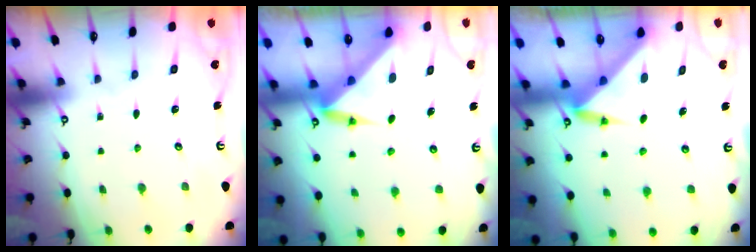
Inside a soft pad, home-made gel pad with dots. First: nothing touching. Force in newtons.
{"total": 3.8, "press": 3.8, "slide": 0.2}
{"total": 3.4, "press": 3.4, "slide": 0.1}